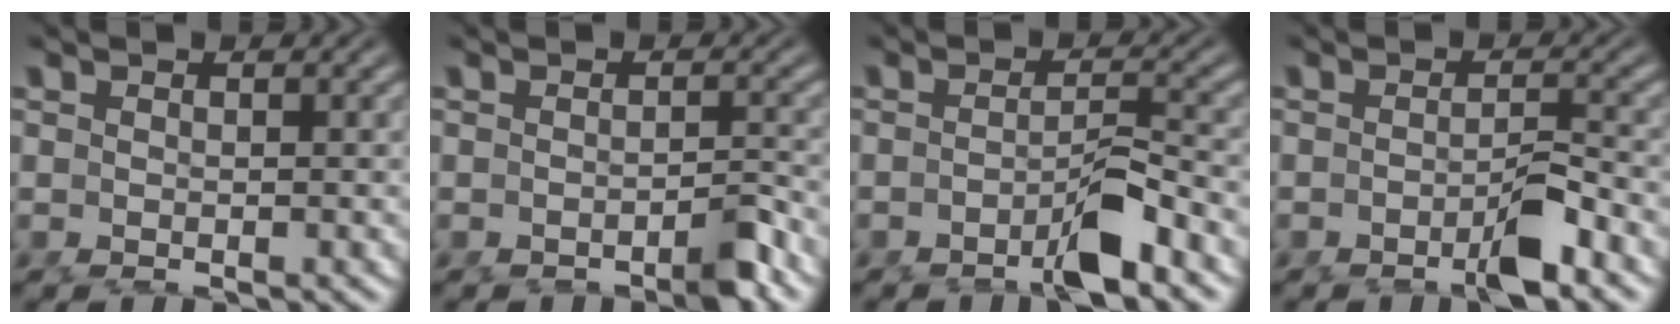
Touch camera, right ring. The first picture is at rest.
{"total": 1.9, "force": [-1.6, -0.4, 1.0], "torque": [-0.009, -0.002, -0.028]}
{"total": 3.0, "force": [-2.0, -0.5, 2.2], "torque": [-0.017, -0.002, -0.037]}
{"total": 2.7, "force": [-1.7, -0.5, 1.9], "torque": [-0.015, 0.001, -0.034]}